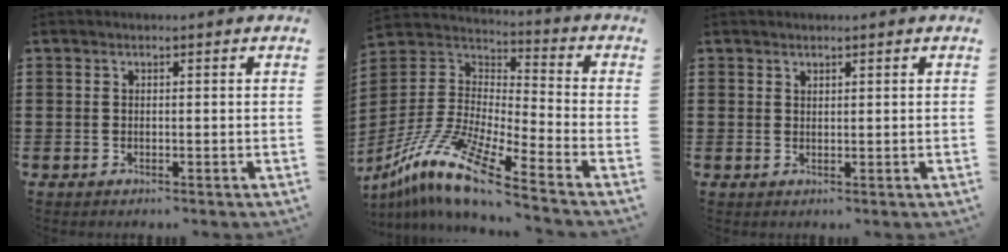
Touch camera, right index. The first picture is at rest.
{"total": 13.0, "force": [-10.1, 1.3, 8.0], "torque": [-0.187, 0.001, -0.207]}
{"total": 0.9, "force": [0.8, 0.3, 0.0], "torque": [-0.002, 0.002, 0.016]}